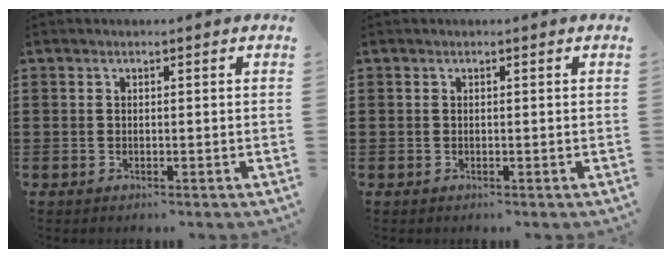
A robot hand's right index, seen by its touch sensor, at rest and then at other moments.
{"total": 0.0}